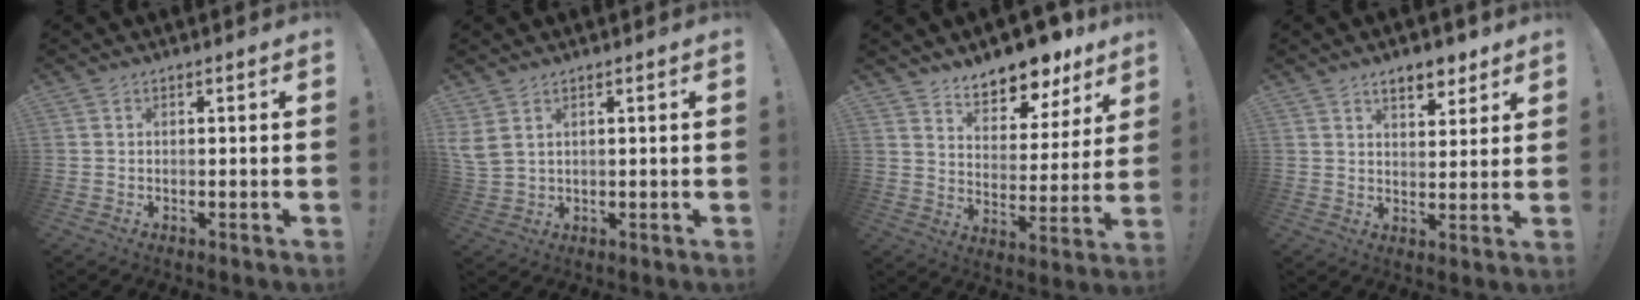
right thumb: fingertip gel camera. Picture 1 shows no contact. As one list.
[{"total": 3.9, "force": [2.2, 2.1, 2.4], "torque": [-0.064, -0.004, 0.047]}, {"total": 12.1, "force": [10.6, 4.3, 4.1], "torque": [-0.053, -0.091, 0.184]}, {"total": 7.5, "force": [5.4, 3.6, 3.8], "torque": [-0.041, -0.027, 0.095]}]